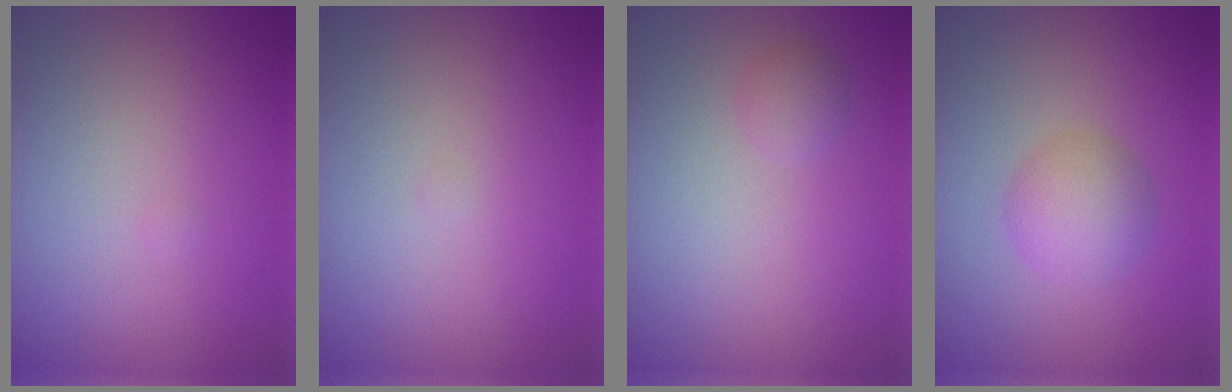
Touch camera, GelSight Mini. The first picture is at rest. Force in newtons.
{"total": 0.0}
{"total": 1.1, "press": 1.1, "slide": 0.1}
{"total": 3.2, "press": 3.2, "slide": 0.0}